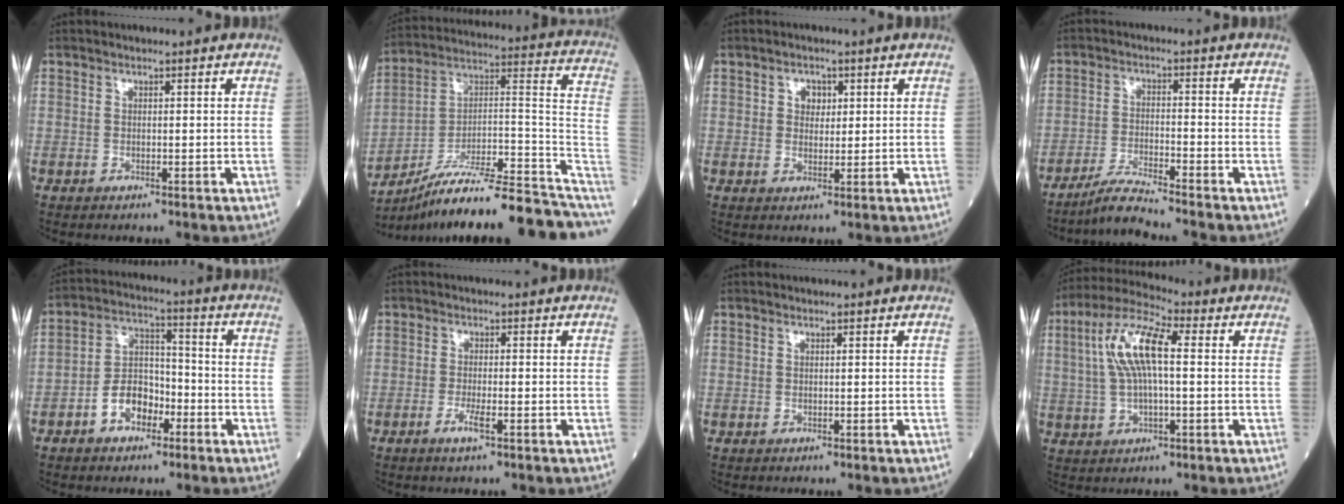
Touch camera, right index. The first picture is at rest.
{"total": 24.2, "force": [-19.7, 3.2, 13.7], "torque": [-0.134, 0.035, -0.301]}
{"total": 2.6, "force": [0.9, 1.9, 1.4], "torque": [-0.022, 0.004, 0.016]}
{"total": 5.3, "force": [-4.8, -1.2, 1.8], "torque": [-0.040, -0.024, -0.092]}
{"total": 7.8, "force": [-3.6, 4.8, 5.0], "torque": [-0.098, 0.025, -0.068]}
{"total": 2.7, "force": [-1.3, 0.2, 2.3], "torque": [-0.046, -0.003, -0.027]}
{"total": 0.0}
{"total": 10.4, "force": [1.5, 2.8, 9.9], "torque": [-0.211, 0.025, 0.026]}